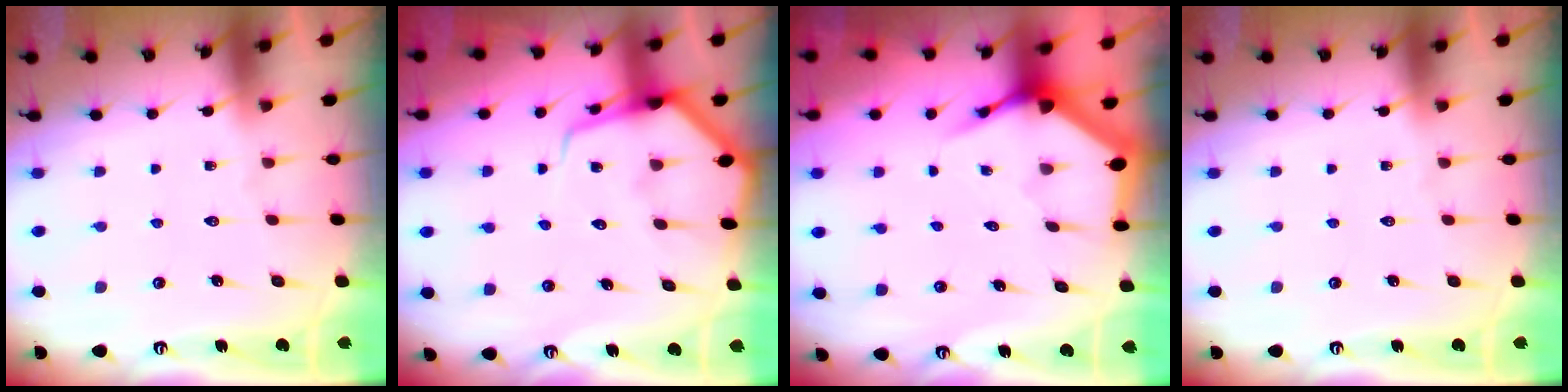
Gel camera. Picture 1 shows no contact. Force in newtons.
{"total": 8.1, "press": 8.0, "slide": 0.7}
{"total": 3.9, "press": 3.9, "slide": 0.5}
{"total": 0.0}